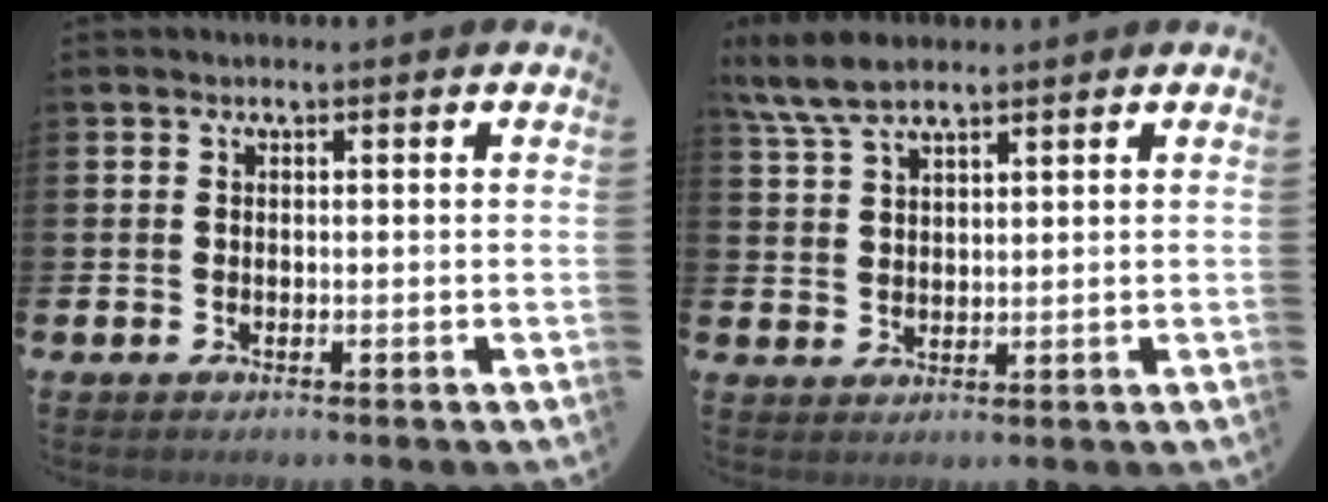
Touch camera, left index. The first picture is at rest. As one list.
[{"total": 6.1, "force": [5.1, 1.8, 3.0], "torque": [-0.067, -0.012, 0.094]}]